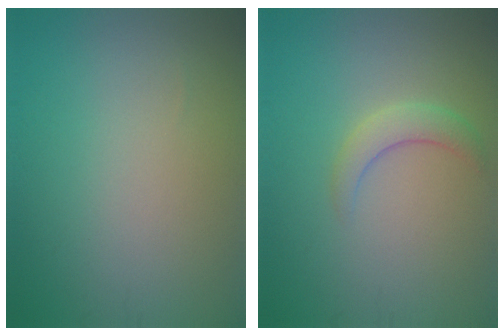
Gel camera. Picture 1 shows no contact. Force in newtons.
{"total": 2.1, "press": 2.1, "slide": 0.3}